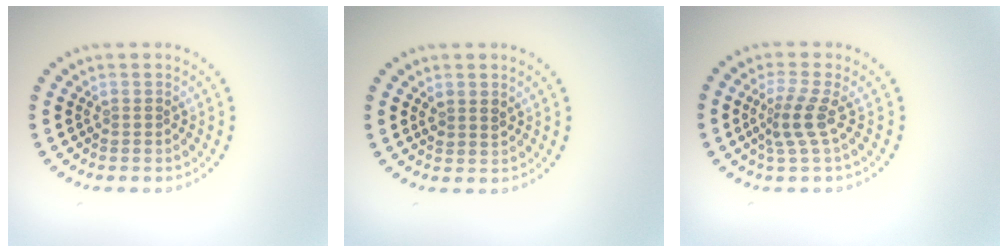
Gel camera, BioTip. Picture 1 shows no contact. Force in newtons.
{"total": 1.2, "press": 1.1, "slide": 0.6}
{"total": 2.7, "press": 1.9, "slide": 1.9}